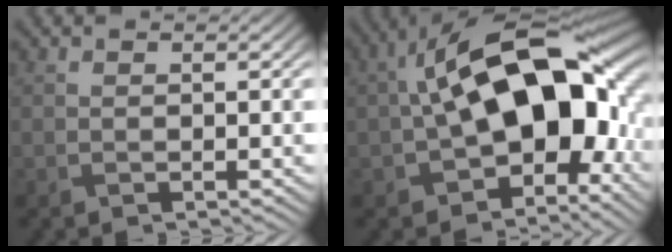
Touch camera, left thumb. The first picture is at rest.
{"total": 18.2, "force": [-0.2, 10.7, 14.7], "torque": [-0.233, 0.005, -0.014]}